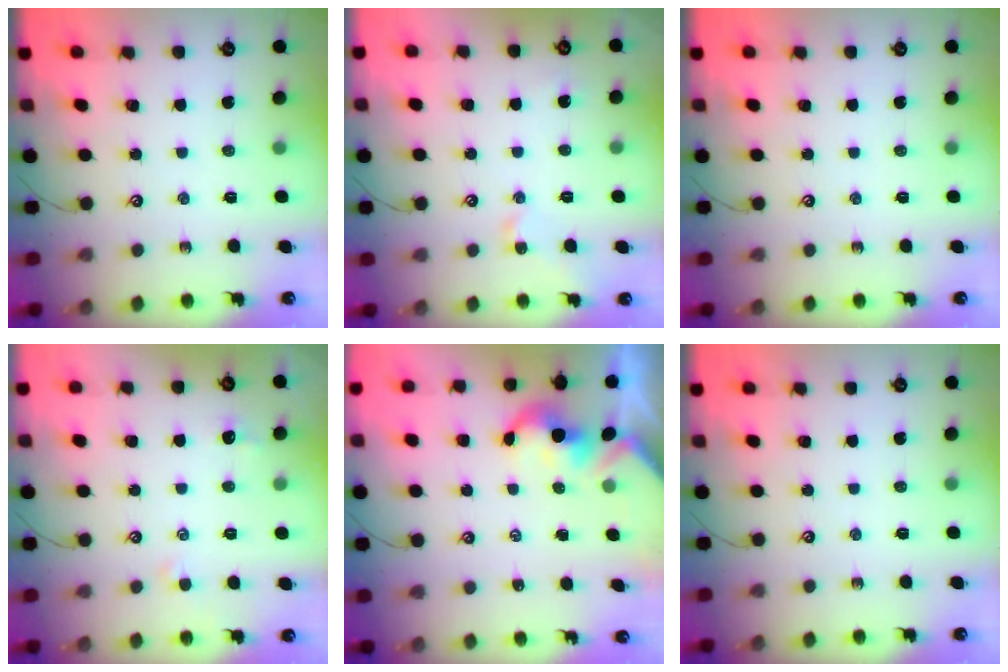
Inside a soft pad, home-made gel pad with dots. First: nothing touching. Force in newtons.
{"total": 1.8, "press": 1.8, "slide": 0.1}
{"total": 0.0}
{"total": 0.6, "press": 0.2, "slide": 0.6}
{"total": 1.8, "press": 1.8, "slide": 0.2}
{"total": 0.0}